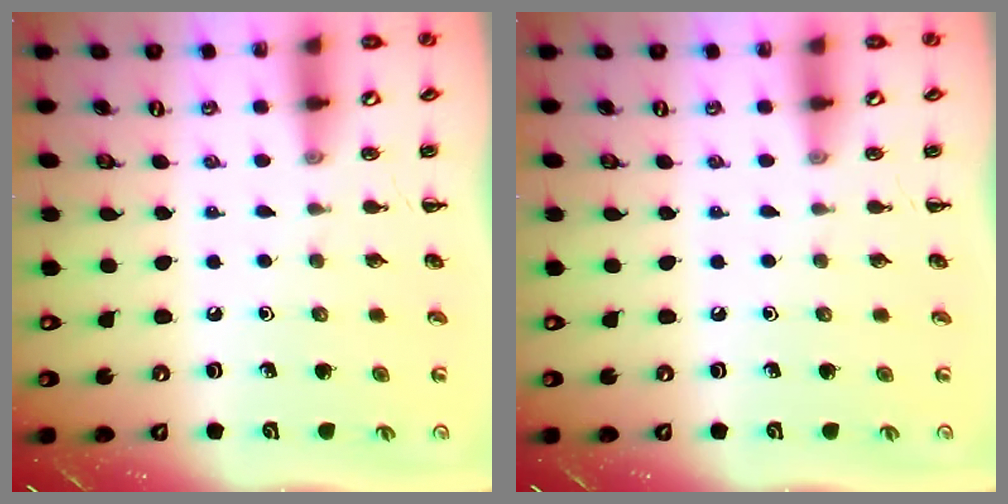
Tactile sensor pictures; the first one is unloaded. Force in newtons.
{"total": 0.0}